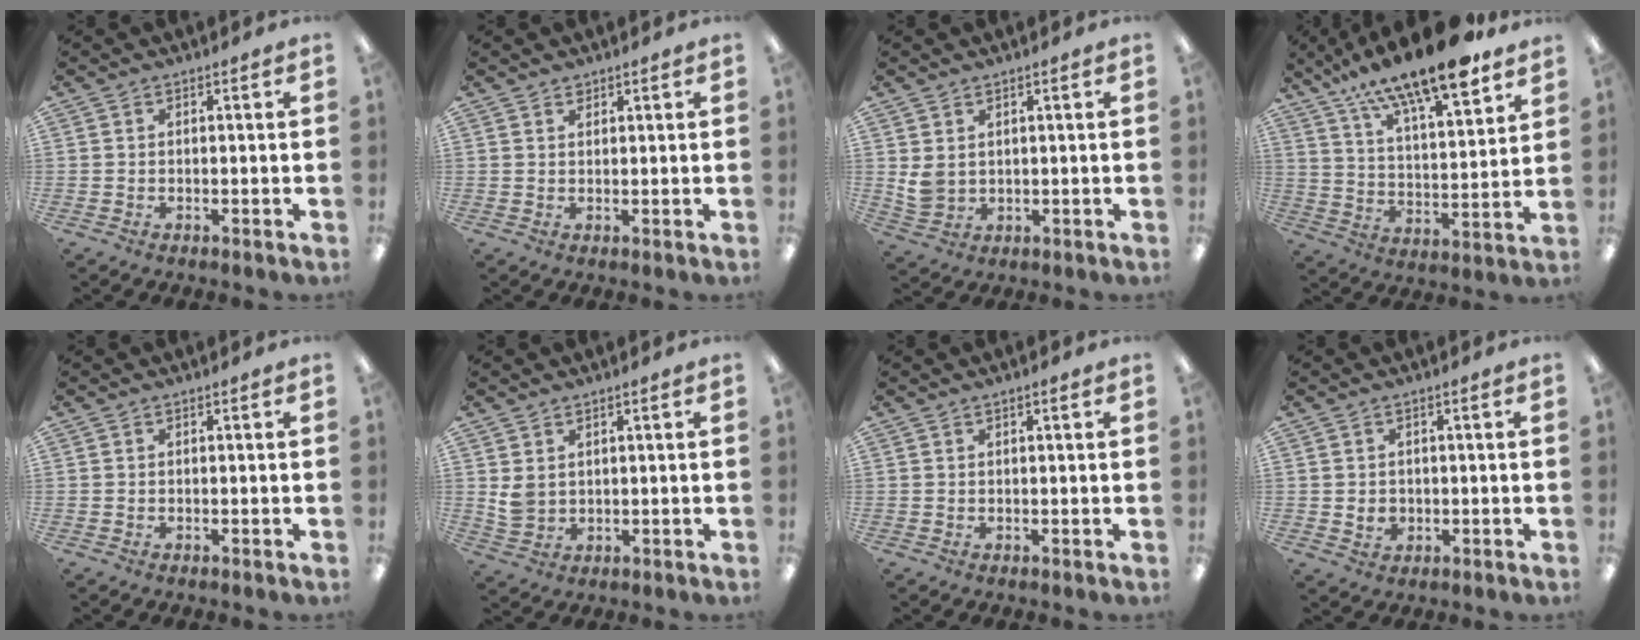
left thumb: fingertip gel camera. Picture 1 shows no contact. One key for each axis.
{"total": 1.2, "fx": 1.1, "fy": 0.5, "fz": 0.1, "tx": 0.004, "ty": -0.004, "tz": 0.019}
{"total": 4.2, "fx": 1.7, "fy": 2.9, "fz": 2.4, "tx": -0.046, "ty": -0.006, "tz": 0.033}
{"total": 18.4, "fx": 14.3, "fy": 4.6, "fz": 10.6, "tx": -0.180, "ty": -0.095, "tz": 0.241}
{"total": 0.0}
{"total": 4.0, "fx": 1.8, "fy": 2.7, "fz": 2.2, "tx": -0.045, "ty": 0.001, "tz": 0.038}
{"total": 0.9, "fx": 0.4, "fy": 0.1, "fz": 0.8, "tx": -0.016, "ty": 0.001, "tz": 0.007}
{"total": 2.5, "fx": 0.2, "fy": 2.2, "fz": 1.3, "tx": -0.018, "ty": 0.001, "tz": 0.002}